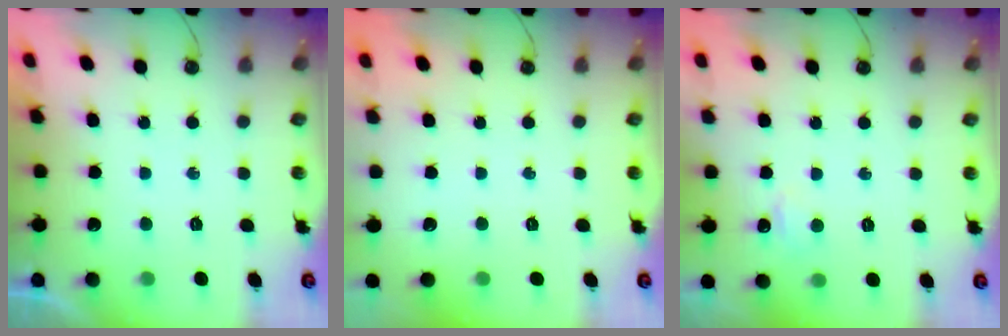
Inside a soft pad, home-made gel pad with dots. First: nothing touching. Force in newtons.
{"total": 0.0}
{"total": 3.3, "press": 3.3, "slide": 0.5}